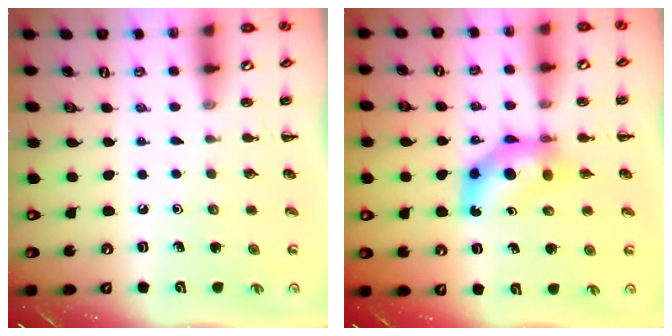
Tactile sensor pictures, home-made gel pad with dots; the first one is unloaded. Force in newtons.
{"total": 8.0, "press": 7.9, "slide": 1.5}